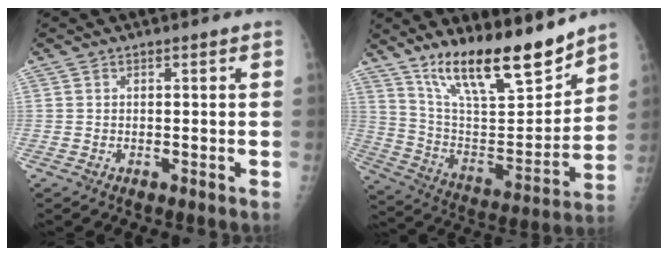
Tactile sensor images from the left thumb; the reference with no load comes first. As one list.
[{"total": 20.4, "force": [15.6, 5.2, 12.1], "torque": [-0.168, -0.089, 0.277]}]